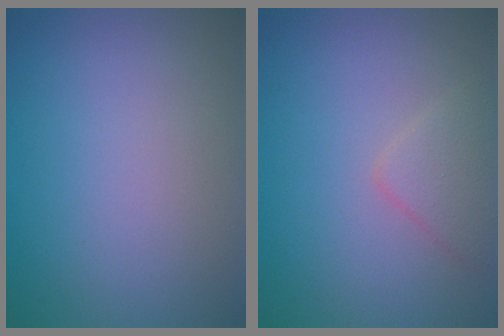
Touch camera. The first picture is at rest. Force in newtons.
{"total": 2.1, "press": 2.1, "slide": 0.1}